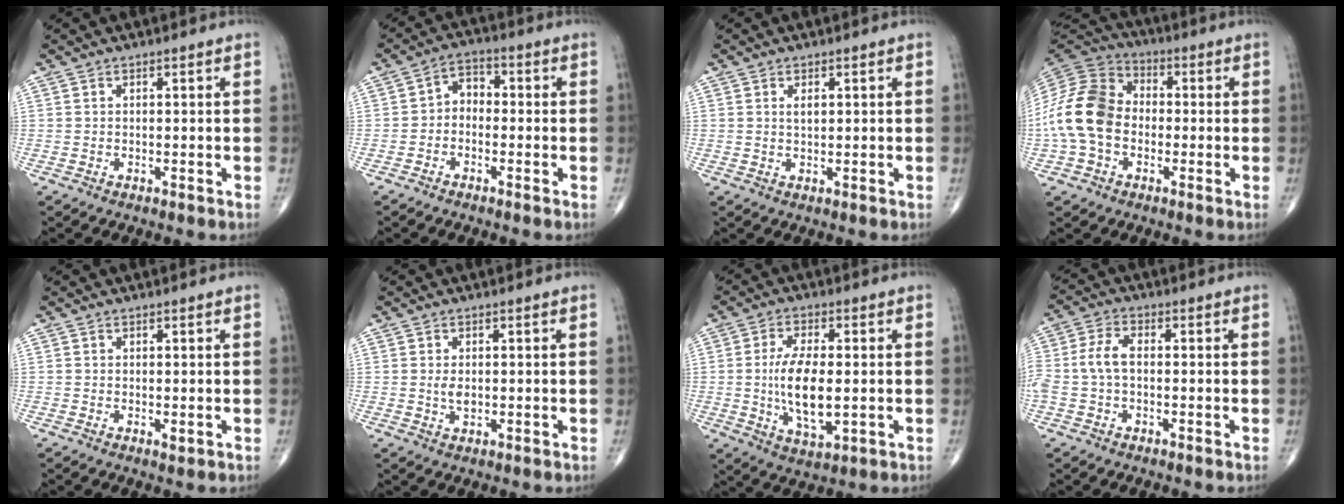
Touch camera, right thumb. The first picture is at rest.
{"total": 4.2, "force": [-1.0, 3.2, 2.6], "torque": [-0.024, 0.024, -0.034]}
{"total": 1.7, "force": [0.6, 0.8, 1.3], "torque": [-0.022, -0.002, 0.012]}
{"total": 15.4, "force": [-2.0, 11.5, 10.0], "torque": [-0.196, 0.037, -0.046]}
{"total": 0.9, "force": [-0.1, 0.4, 0.8], "torque": [-0.015, -0.005, -0.003]}
{"total": 2.6, "force": [0.1, 1.5, 2.1], "torque": [-0.036, -0.004, 0.003]}
{"total": 11.2, "force": [-0.5, 4.9, 10.1], "torque": [-0.187, -0.012, -0.006]}
{"total": 6.7, "force": [-0.5, 4.1, 5.3], "torque": [-0.126, 0.020, -0.013]}